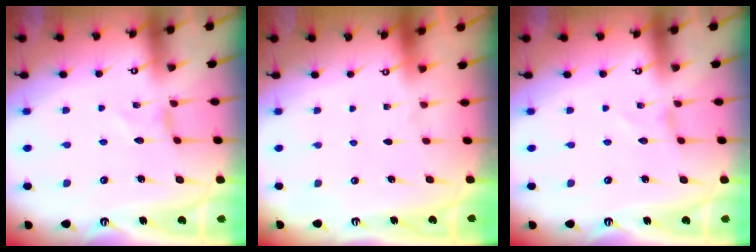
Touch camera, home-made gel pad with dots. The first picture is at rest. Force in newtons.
{"total": 0.0}
{"total": 0.0}